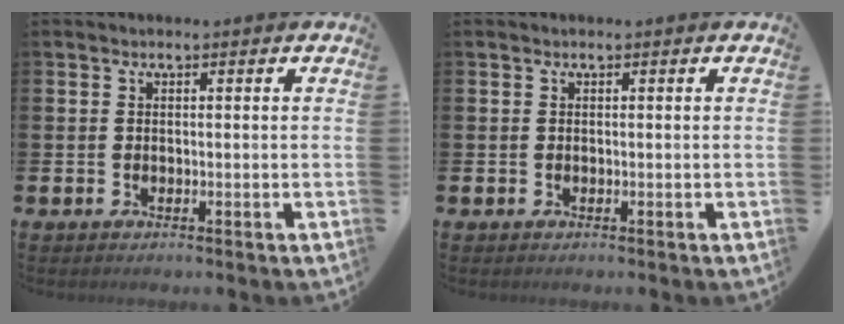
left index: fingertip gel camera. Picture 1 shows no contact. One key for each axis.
{"total": 0.0}